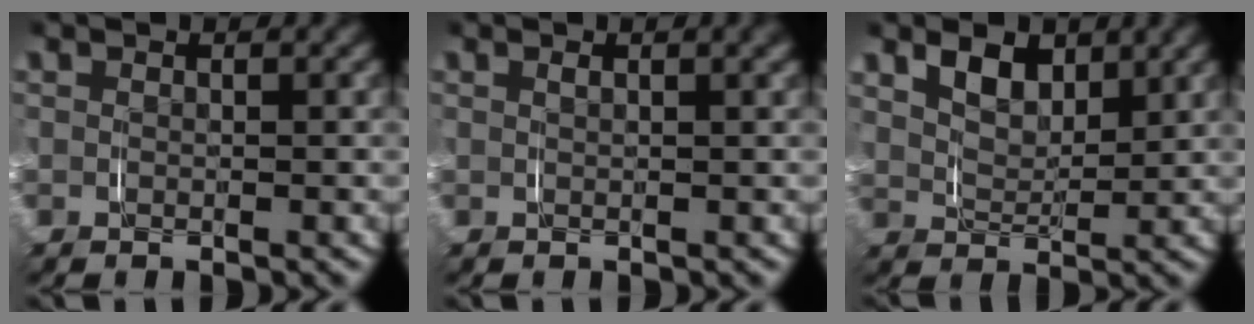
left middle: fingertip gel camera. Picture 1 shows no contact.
{"total": 1.0, "force": [0.5, 0.0, 0.8], "torque": [-0.011, 0.006, 0.006]}
{"total": 4.1, "force": [2.3, 2.6, 2.3], "torque": [-0.043, -0.001, 0.038]}